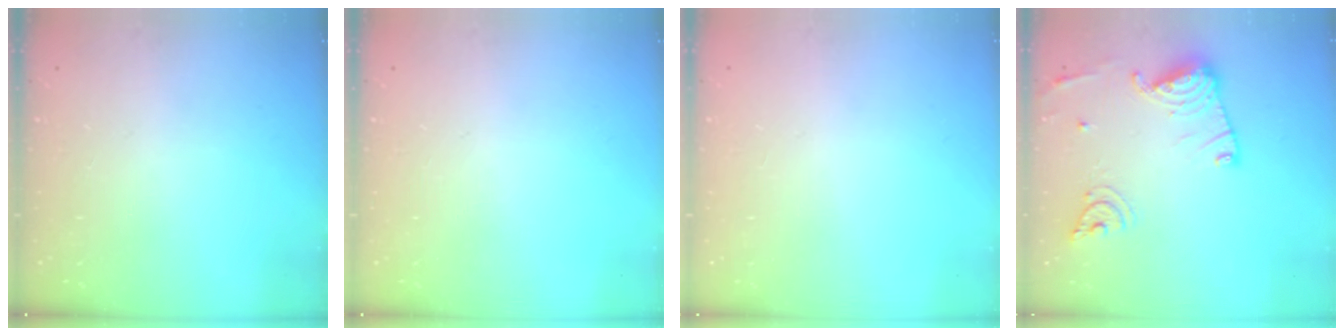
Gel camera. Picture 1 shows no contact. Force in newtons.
{"total": 0.0}
{"total": 1.0, "press": 0.8, "slide": 0.6}
{"total": 15.7, "press": 15.6, "slide": 1.6}